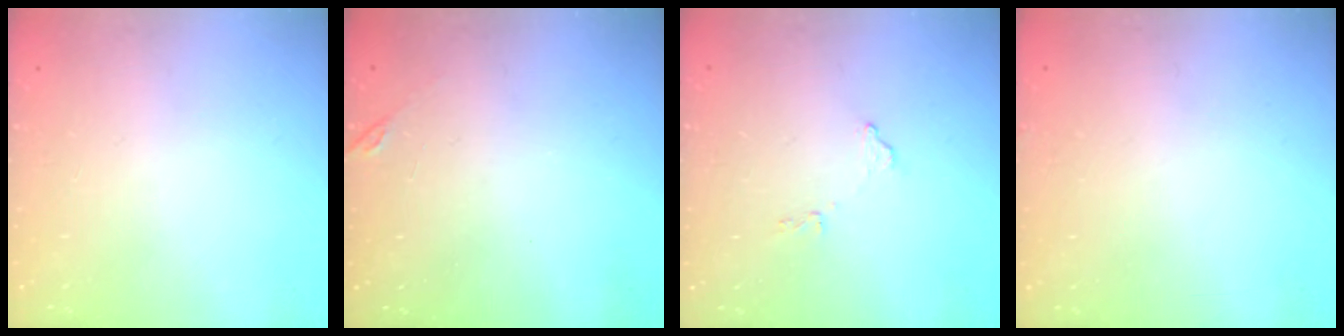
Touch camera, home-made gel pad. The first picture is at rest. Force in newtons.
{"total": 5.5, "press": 5.5, "slide": 0.1}
{"total": 8.0, "press": 8.0, "slide": 0.4}
{"total": 5.1, "press": 5.1, "slide": 0.2}